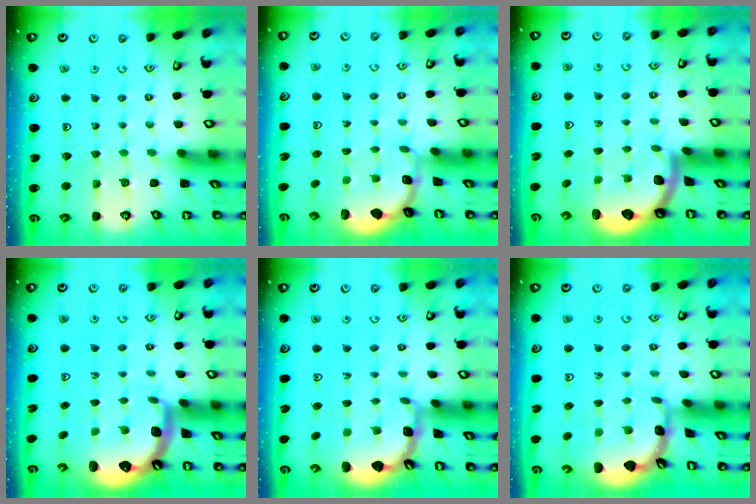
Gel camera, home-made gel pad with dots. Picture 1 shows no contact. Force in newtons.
{"total": 1.8, "press": 1.6, "slide": 0.8}
{"total": 2.4, "press": 2.4, "slide": 0.3}
{"total": 1.7, "press": 1.5, "slide": 0.7}
{"total": 2.1, "press": 2.1, "slide": 0.2}
{"total": 1.8, "press": 1.8, "slide": 0.2}